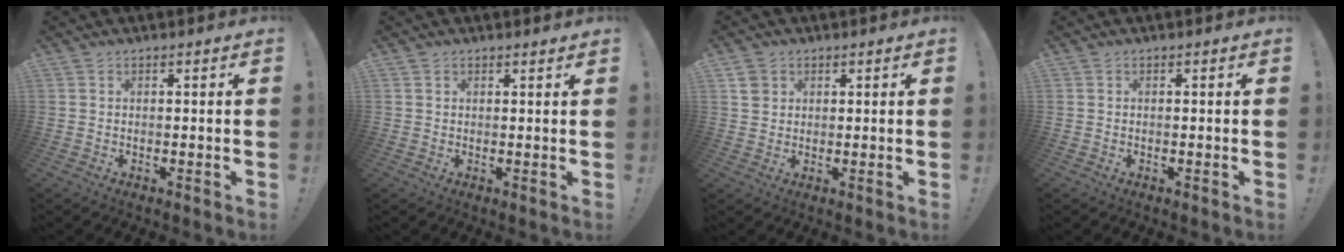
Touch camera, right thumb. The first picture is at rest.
{"total": 0.9, "force": [0.8, 0.5, -0.1], "torque": [0.007, -0.004, 0.015]}
{"total": 3.3, "force": [1.6, 2.7, 0.8], "torque": [-0.009, -0.003, 0.030]}
{"total": 0.0}